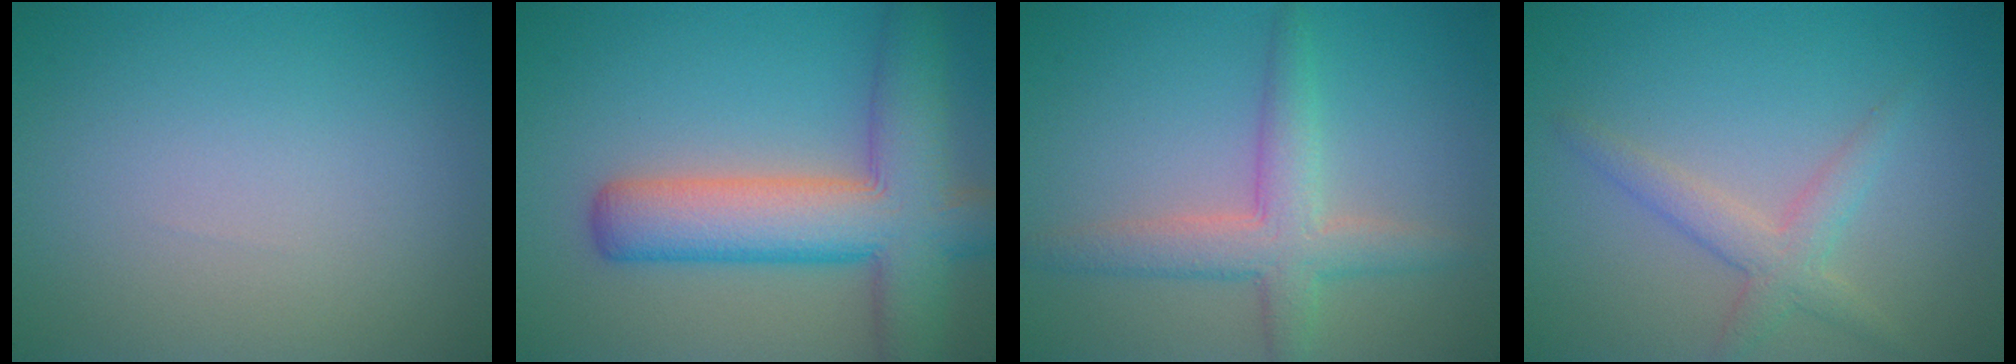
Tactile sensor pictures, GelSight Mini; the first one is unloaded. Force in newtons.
{"total": 9.2, "press": 9.2, "slide": 0.5}
{"total": 4.3, "press": 4.3, "slide": 0.1}
{"total": 2.6, "press": 2.6, "slide": 0.2}